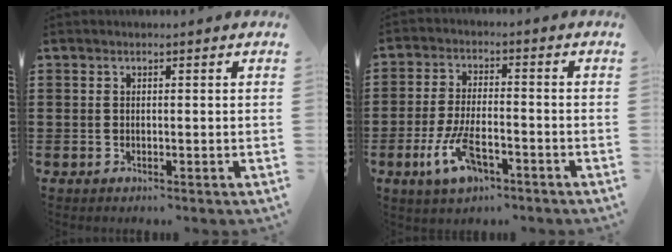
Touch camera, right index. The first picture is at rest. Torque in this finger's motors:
{"motor_torque": [2.14, 0.00, 0.27, 0.15]}